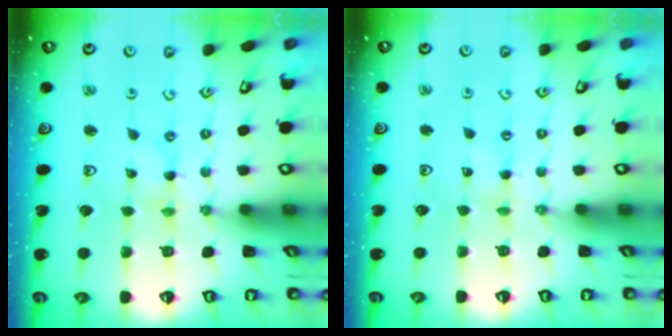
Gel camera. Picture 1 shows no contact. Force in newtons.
{"total": 1.1, "press": 1.1, "slide": 0.2}